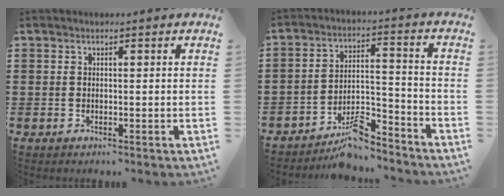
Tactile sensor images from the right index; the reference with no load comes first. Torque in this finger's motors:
{"motor_torque": [0.96, -0.83, 0.08, 0.04]}